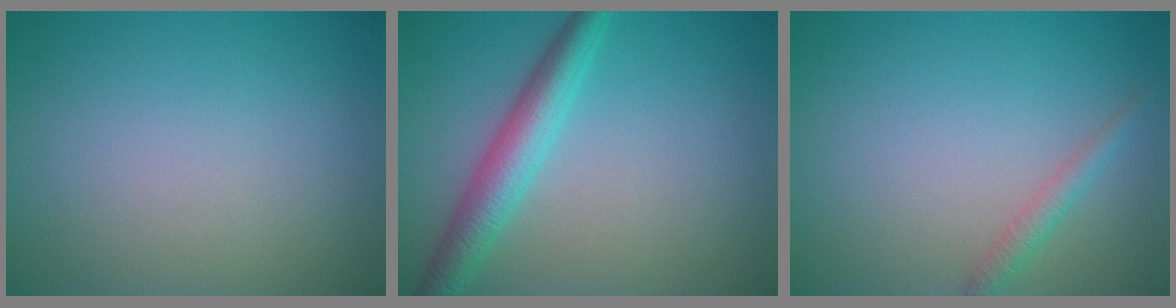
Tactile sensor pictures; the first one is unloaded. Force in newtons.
{"total": 4.3, "press": 4.3, "slide": 0.1}
{"total": 1.5, "press": 1.5, "slide": 0.1}